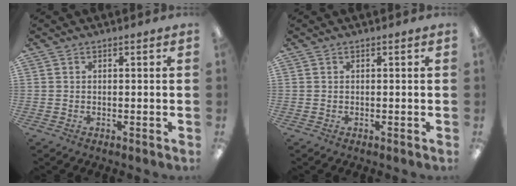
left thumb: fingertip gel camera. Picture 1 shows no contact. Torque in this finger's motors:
{"motor_torque": [0.00, 0.00, -0.05, -0.03, 0.00]}